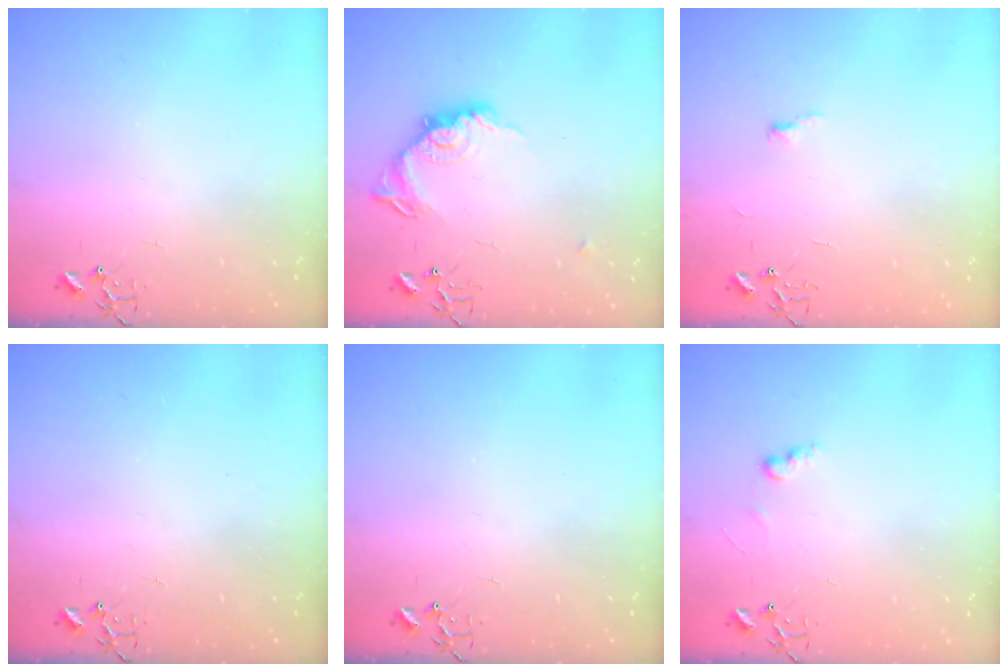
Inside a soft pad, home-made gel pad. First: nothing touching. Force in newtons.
{"total": 14.2, "press": 14.2, "slide": 0.6}
{"total": 3.5, "press": 3.5, "slide": 0.4}
{"total": 0.0}
{"total": 0.0}
{"total": 6.0, "press": 5.9, "slide": 0.7}